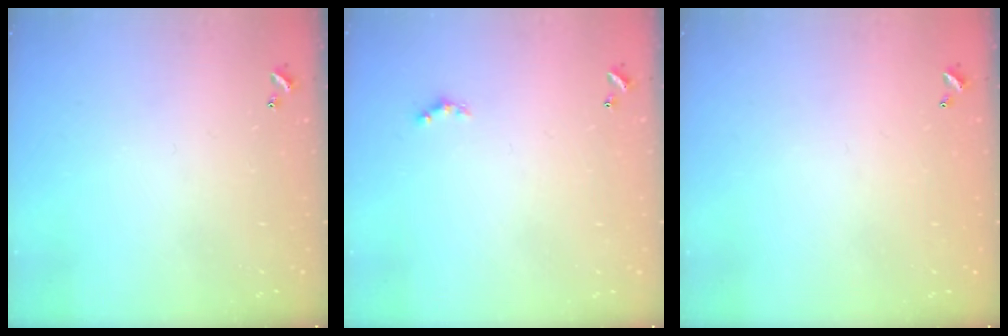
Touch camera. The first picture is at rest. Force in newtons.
{"total": 2.5, "press": 2.5, "slide": 0.4}
{"total": 2.8, "press": 2.8, "slide": 0.1}